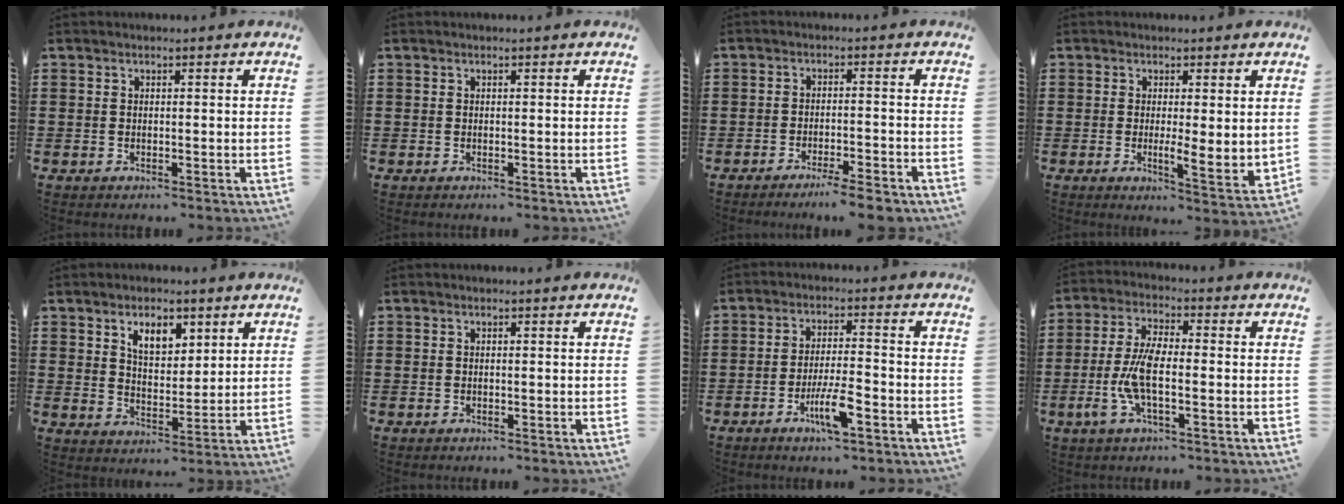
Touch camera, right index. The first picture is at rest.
{"total": 0.0}
{"total": 3.9, "force": [-3.4, -0.2, 1.9], "torque": [-0.032, -0.005, -0.065]}
{"total": 3.4, "force": [0.8, 1.2, 3.1], "torque": [-0.046, -0.006, 0.011]}
{"total": 5.3, "force": [3.2, 2.9, 3.0], "torque": [-0.056, 0.006, 0.055]}
{"total": 0.0}
{"total": 6.5, "force": [-3.3, 1.2, 5.5], "torque": [-0.108, -0.006, -0.060]}
{"total": 7.5, "force": [-1.8, 2.3, 6.9], "torque": [-0.159, -0.014, -0.038]}